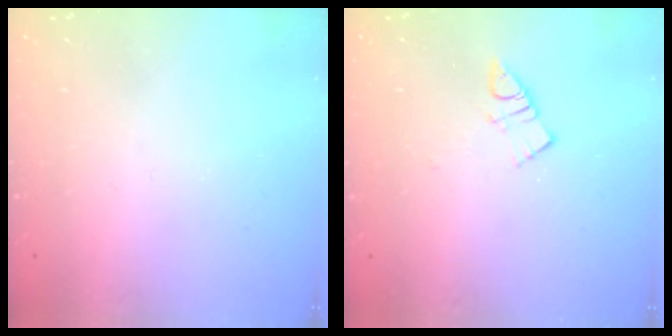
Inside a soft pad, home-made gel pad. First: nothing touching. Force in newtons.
{"total": 3.9, "press": 3.9, "slide": 0.5}